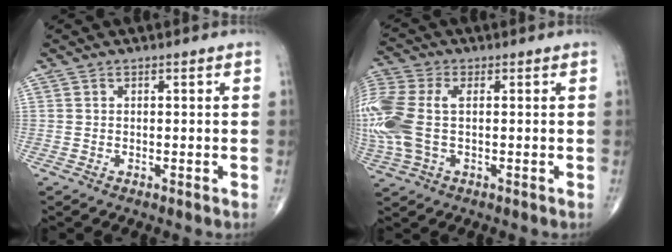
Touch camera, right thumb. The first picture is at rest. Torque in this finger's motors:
{"motor_torque": [0.41, 0.38, 1.53, 0.14, 0.15]}